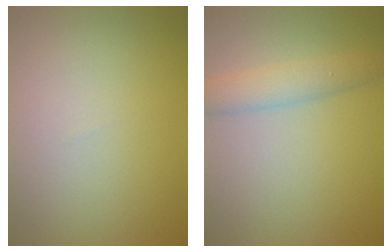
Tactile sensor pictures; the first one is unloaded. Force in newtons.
{"total": 2.9, "press": 2.9, "slide": 0.1}